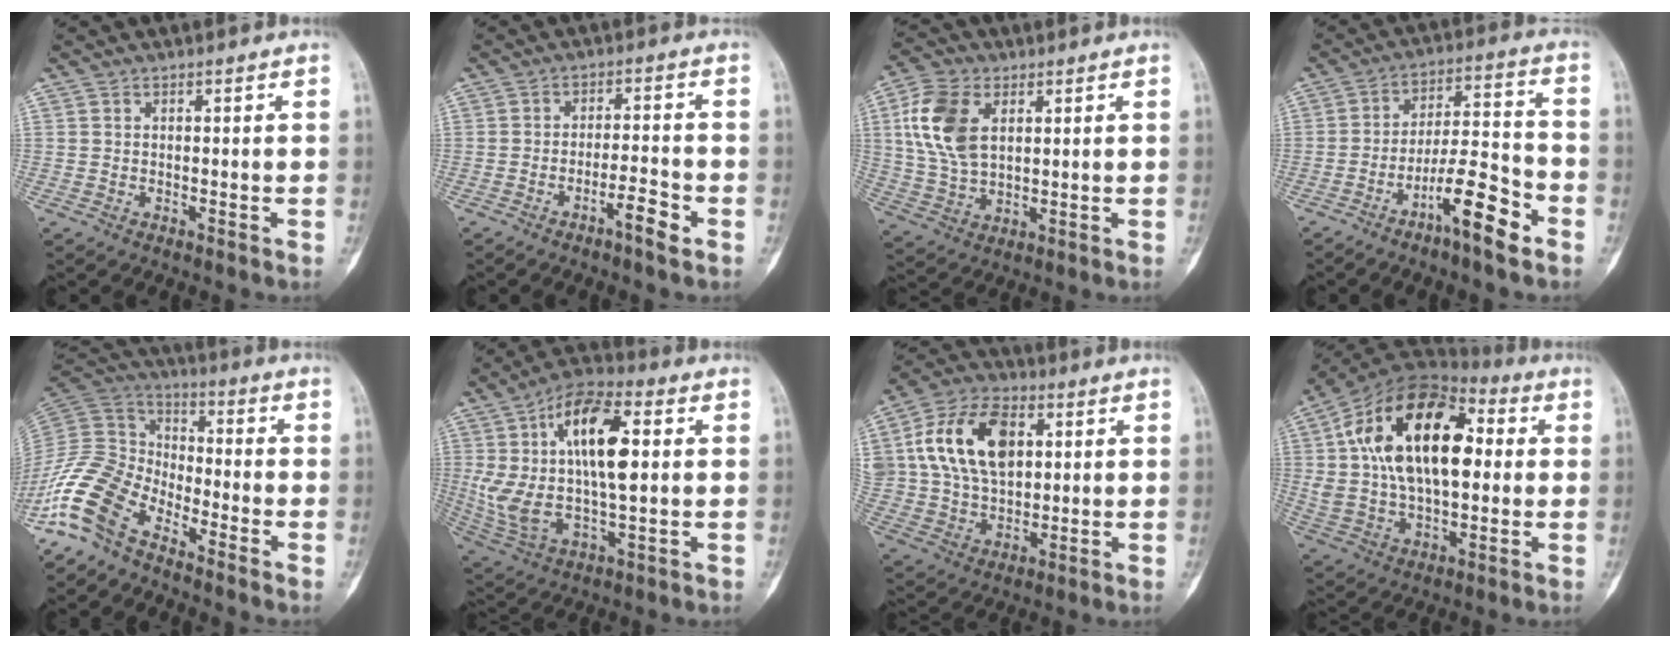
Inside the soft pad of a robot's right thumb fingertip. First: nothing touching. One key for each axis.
{"total": 5.0, "fx": -2.9, "fy": 0.8, "fz": 3.9, "tx": -0.070, "ty": 0.022, "tz": -0.049}
{"total": 12.2, "fx": 3.5, "fy": 7.4, "fz": 9.0, "tx": -0.181, "ty": -0.002, "tz": 0.068}
{"total": 11.7, "fx": -6.8, "fy": 2.5, "fz": 9.2, "tx": -0.158, "ty": 0.055, "tz": -0.115}
{"total": 13.4, "fx": -9.0, "fy": 6.9, "fz": 7.0, "tx": -0.142, "ty": 0.069, "tz": -0.193}
{"total": 21.1, "fx": 4.1, "fy": 9.4, "fz": 18.4, "tx": -0.351, "ty": 0.010, "tz": 0.069}
{"total": 17.7, "fx": 4.6, "fy": 11.4, "fz": 12.7, "tx": -0.215, "ty": 0.004, "tz": 0.085}
{"total": 25.6, "fx": 4.8, "fy": 14.6, "fz": 20.5, "tx": -0.357, "ty": 0.020, "tz": 0.076}